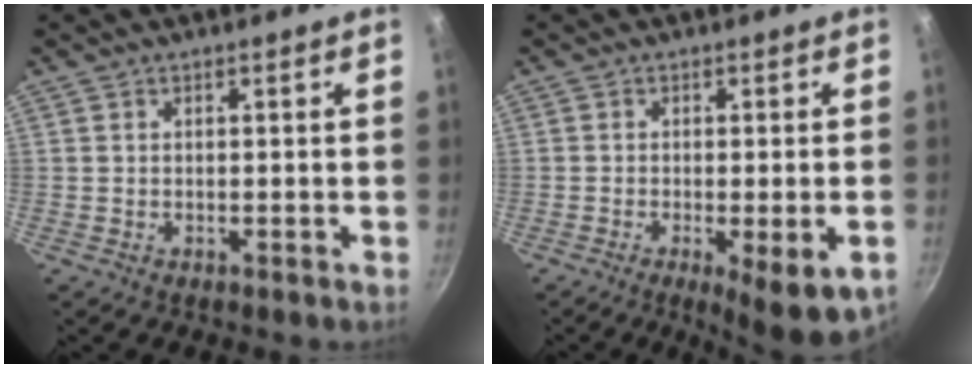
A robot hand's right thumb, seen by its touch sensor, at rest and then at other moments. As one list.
[{"total": 9.6, "force": [-3.9, 2.5, 8.4], "torque": [-0.116, -0.007, -0.051]}]